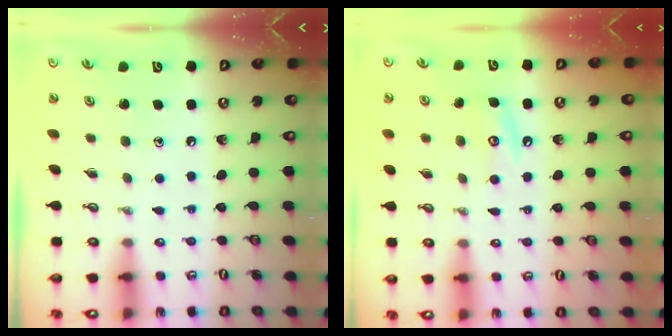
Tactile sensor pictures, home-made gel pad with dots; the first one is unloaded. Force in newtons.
{"total": 7.7, "press": 7.6, "slide": 0.8}